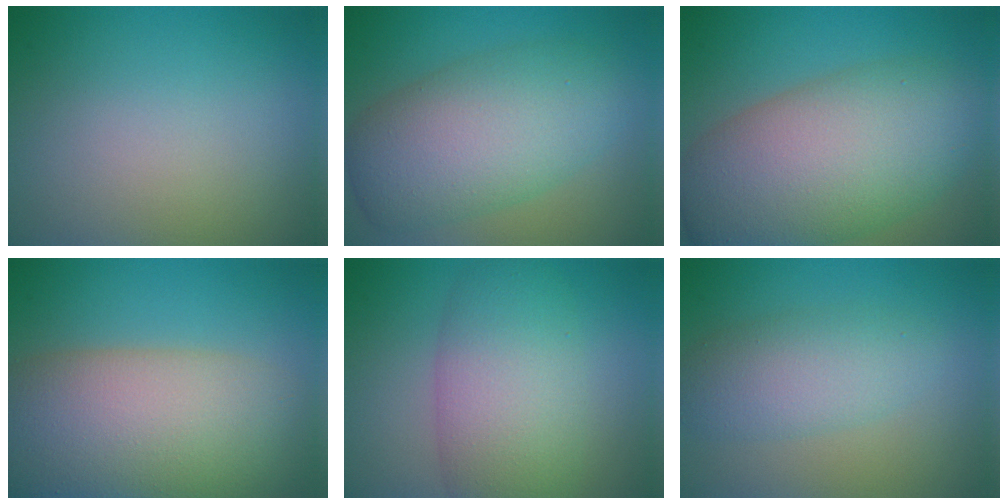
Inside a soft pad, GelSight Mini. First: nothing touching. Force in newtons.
{"total": 8.3, "press": 8.3, "slide": 0.3}
{"total": 11.1, "press": 11.1, "slide": 0.3}
{"total": 11.4, "press": 11.4, "slide": 1.0}
{"total": 7.2, "press": 7.2, "slide": 0.1}
{"total": 3.9, "press": 3.9, "slide": 0.3}